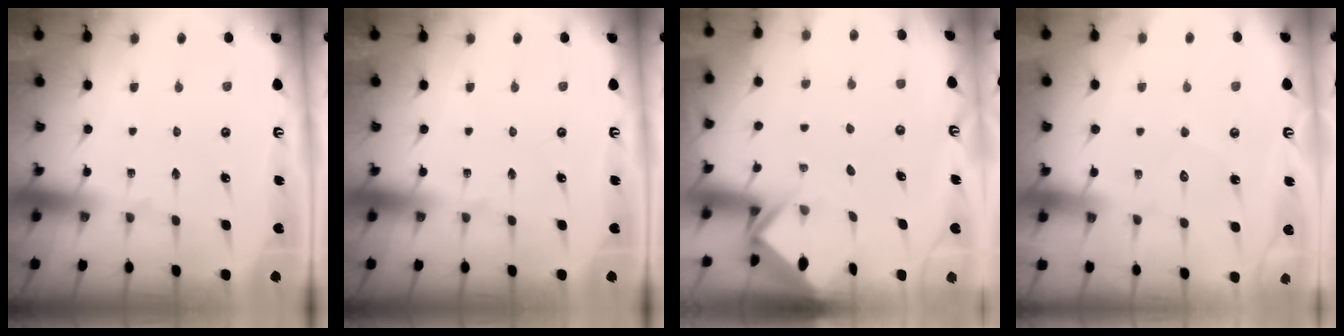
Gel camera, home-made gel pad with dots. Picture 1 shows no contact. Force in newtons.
{"total": 0.0}
{"total": 2.7, "press": 2.7, "slide": 0.3}
{"total": 5.1, "press": 5.0, "slide": 0.4}